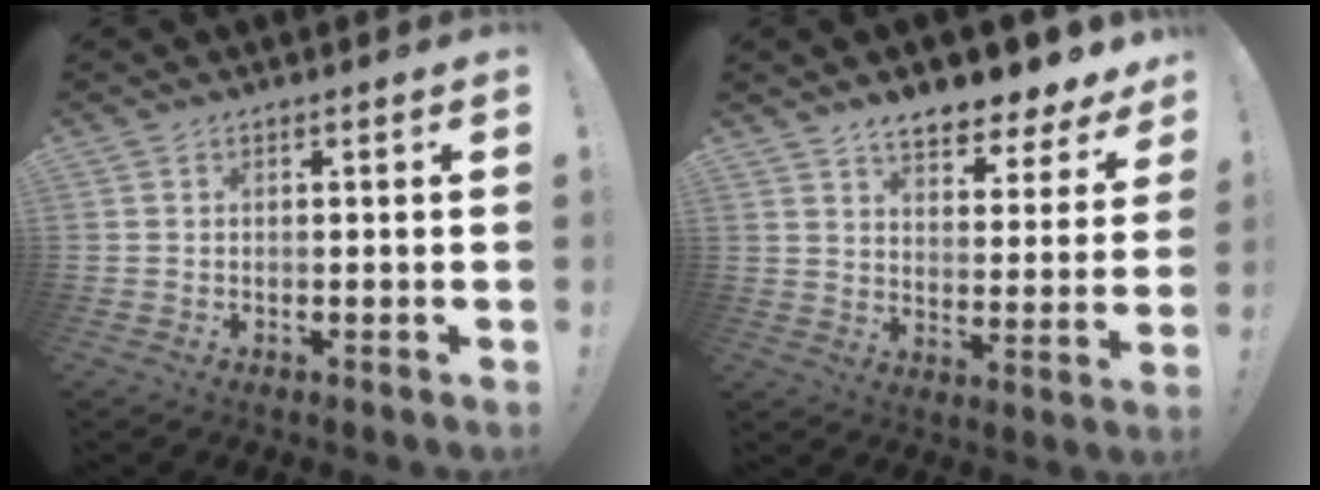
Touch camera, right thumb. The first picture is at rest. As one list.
[{"total": 9.0, "force": [7.8, 2.5, 3.7], "torque": [-0.052, -0.068, 0.138]}]